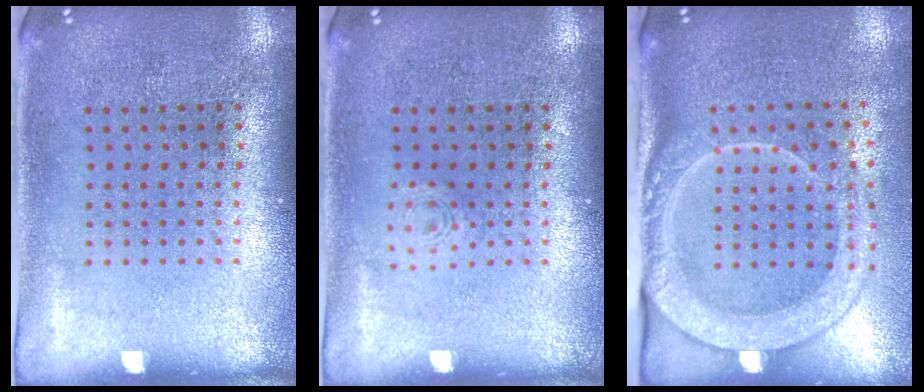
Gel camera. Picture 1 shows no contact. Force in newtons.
{"total": 0.8, "press": 0.8, "slide": 0.2}
{"total": 2.5, "press": 1.9, "slide": 1.6}